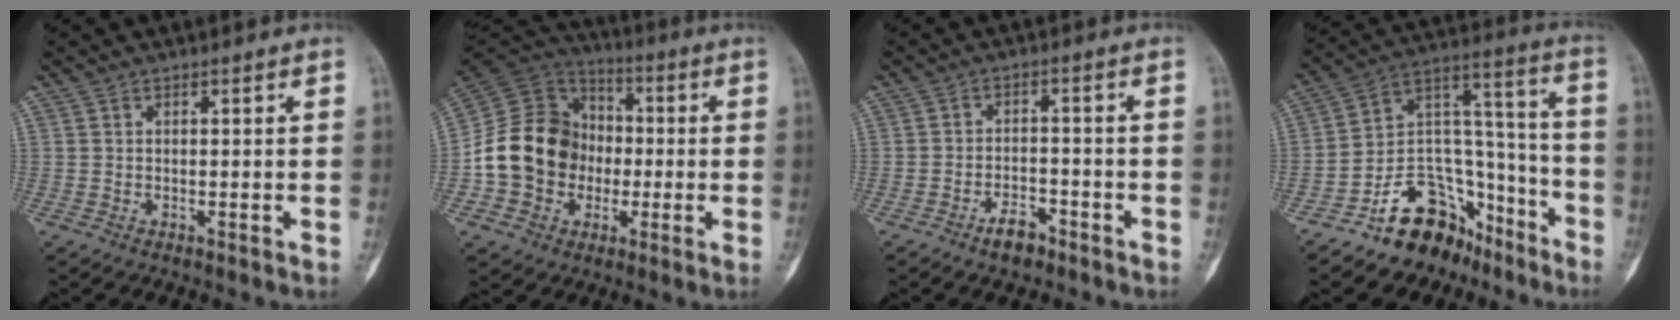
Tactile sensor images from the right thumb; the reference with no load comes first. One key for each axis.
{"total": 16.8, "fx": -2.5, "fy": 14.5, "fz": 8.2, "tx": -0.114, "ty": 0.036, "tz": -0.047}
{"total": 4.2, "fx": -3.0, "fy": 2.1, "fz": 2.1, "tx": -0.024, "ty": 0.024, "tz": -0.049}
{"total": 18.6, "fx": -12.3, "fy": 11.3, "fz": 8.0, "tx": -0.071, "ty": 0.133, "tz": -0.203}